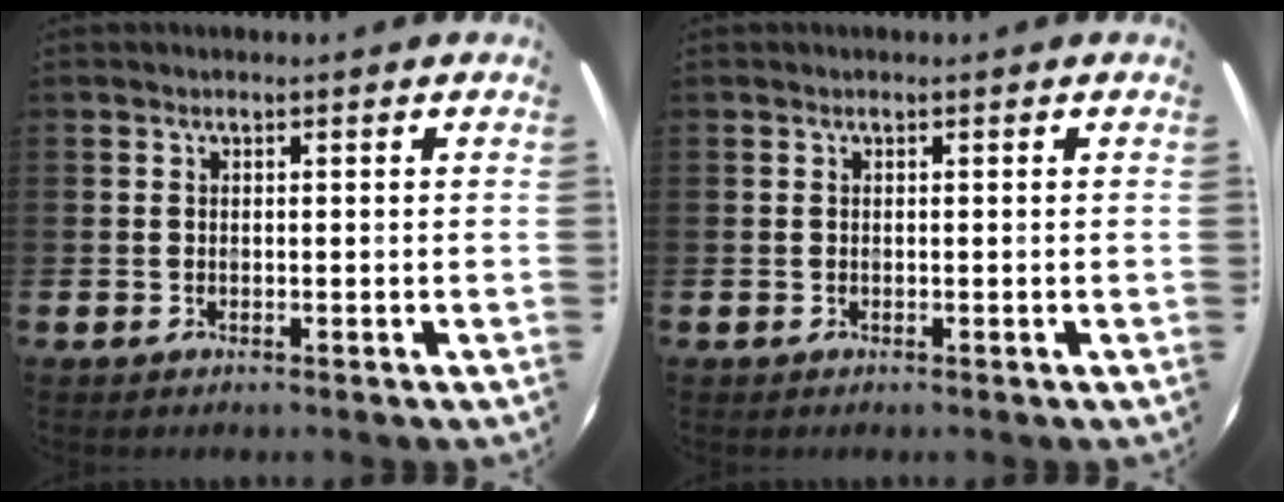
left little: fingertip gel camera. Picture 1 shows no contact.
{"total": 0.0}